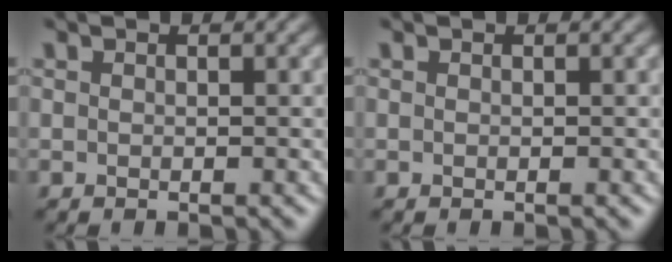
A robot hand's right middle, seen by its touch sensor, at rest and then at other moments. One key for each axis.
{"total": 0.0}